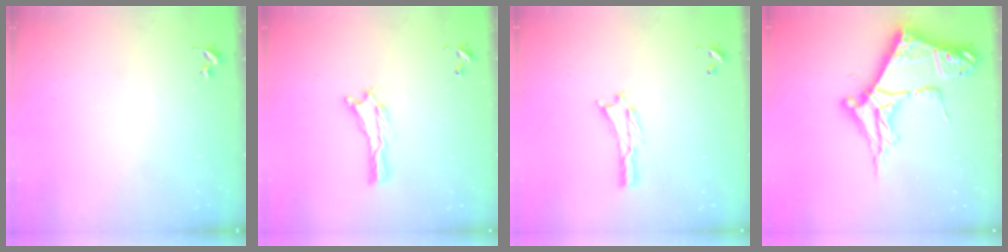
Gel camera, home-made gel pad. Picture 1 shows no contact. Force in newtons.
{"total": 0.0}
{"total": 0.9, "press": 0.9, "slide": 0.2}
{"total": 8.8, "press": 8.7, "slide": 0.9}